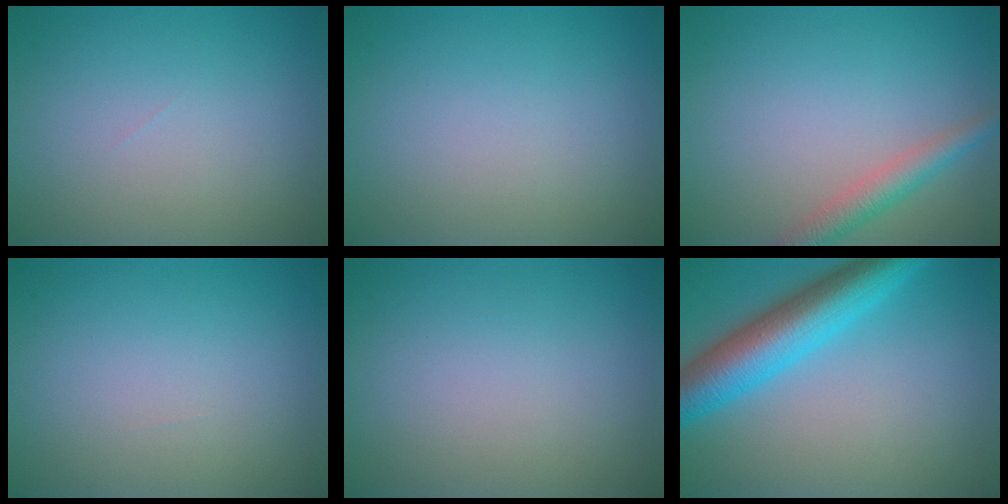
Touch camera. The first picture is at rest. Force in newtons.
{"total": 0.0}
{"total": 2.6, "press": 2.6, "slide": 0.1}
{"total": 0.0}
{"total": 0.0}
{"total": 7.6, "press": 7.6, "slide": 0.3}